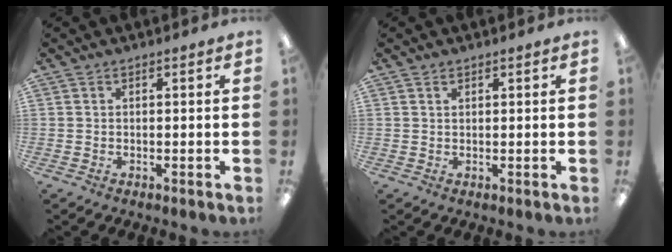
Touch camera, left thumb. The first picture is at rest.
{"total": 0.8, "force": [0.6, 0.4, 0.4], "torque": [-0.010, 0.001, 0.011]}